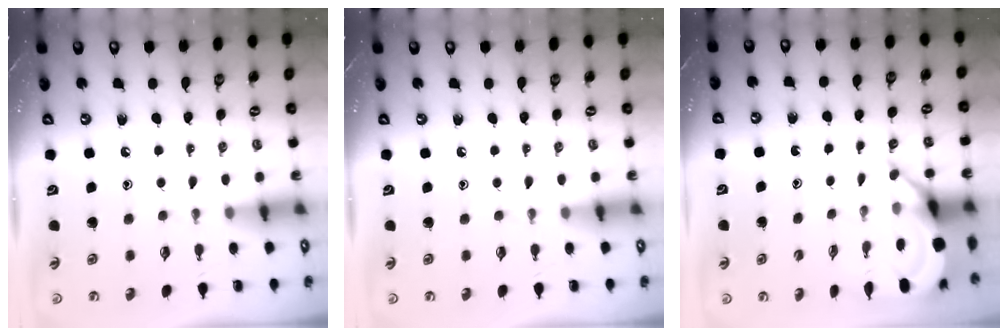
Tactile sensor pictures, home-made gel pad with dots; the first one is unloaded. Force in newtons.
{"total": 0.0}
{"total": 5.4, "press": 5.4, "slide": 0.5}